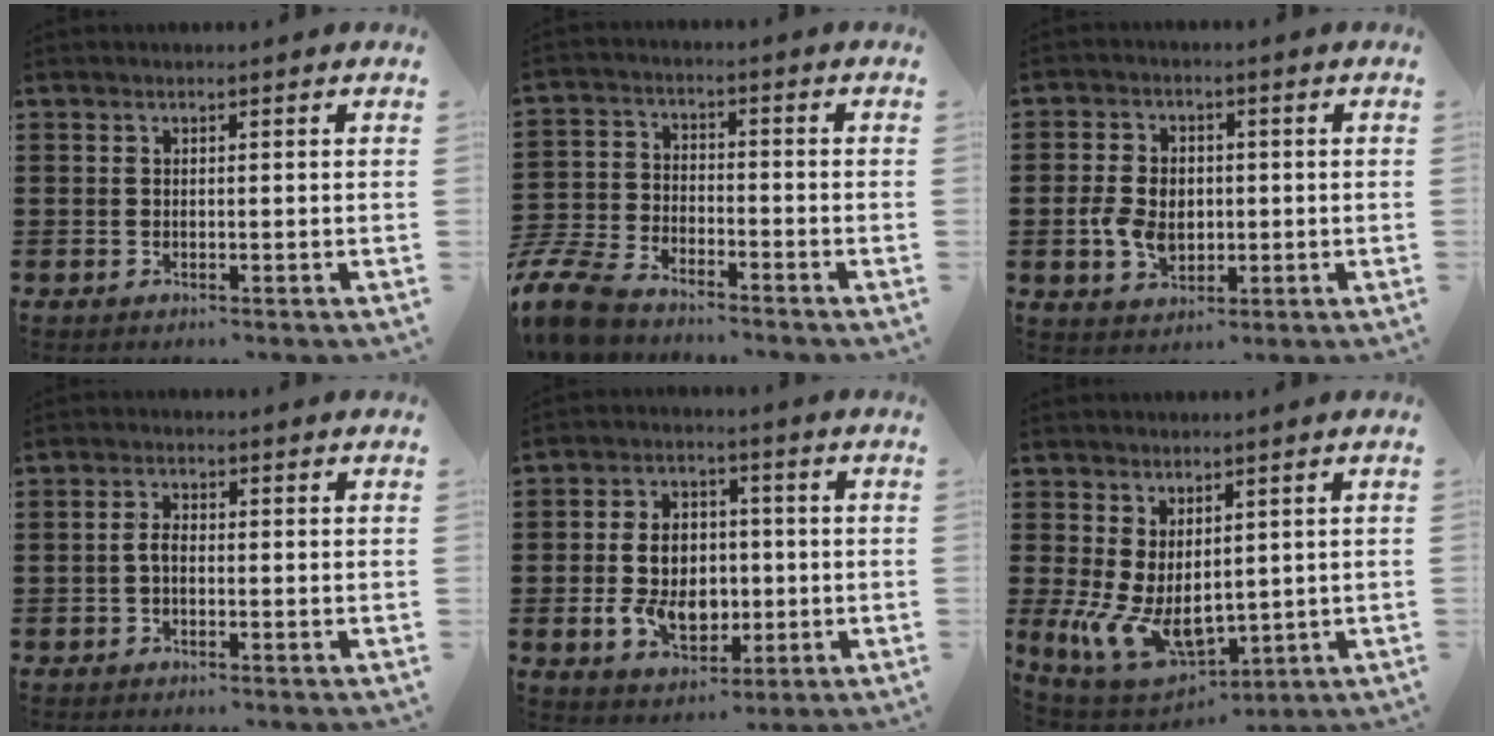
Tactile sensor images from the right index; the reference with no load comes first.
{"total": 8.2, "force": [-7.5, 1.9, 2.7], "torque": [-0.087, 0.007, -0.154]}
{"total": 6.4, "force": [-0.7, 4.5, 4.4], "torque": [-0.108, 0.005, -0.017]}
{"total": 2.0, "force": [-0.5, 1.0, 1.7], "torque": [-0.041, -0.001, -0.013]}
{"total": 8.9, "force": [-0.9, 6.4, 6.2], "torque": [-0.120, 0.007, -0.018]}
{"total": 8.3, "force": [0.0, 5.0, 6.6], "torque": [-0.153, -0.016, 0.008]}